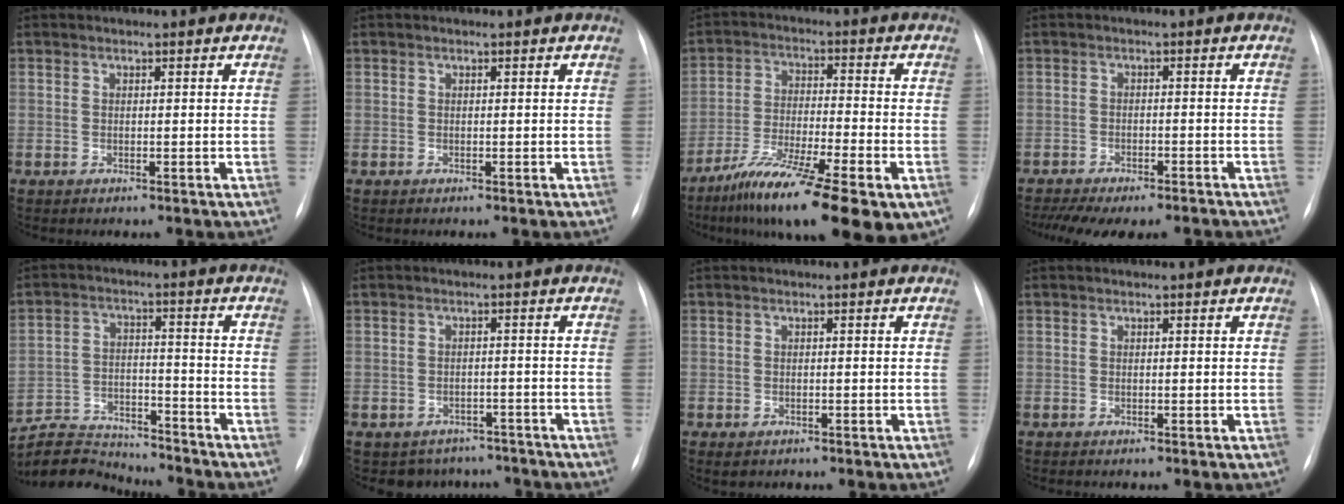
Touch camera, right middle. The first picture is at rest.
{"total": 0.0}
{"total": 16.4, "force": [-9.7, 3.0, 12.8], "torque": [-0.199, -0.031, -0.163]}
{"total": 13.4, "force": [-11.3, 3.9, 6.2], "torque": [-0.125, 0.000, -0.148]}
{"total": 11.7, "force": [-11.4, 2.2, 1.6], "torque": [-0.031, 0.023, -0.191]}
{"total": 6.6, "force": [-5.6, 3.5, -0.1], "torque": [0.011, 0.020, -0.066]}
{"total": 1.6, "force": [-1.0, 1.1, 0.5], "torque": [-0.010, 0.000, -0.008]}
{"total": 0.0}